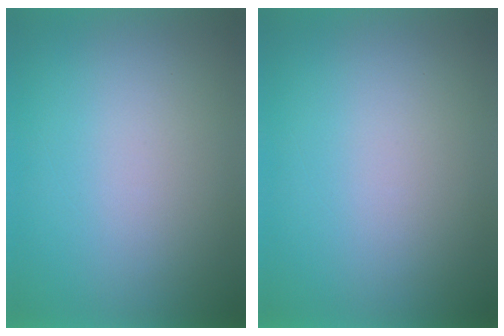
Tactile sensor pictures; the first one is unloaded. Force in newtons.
{"total": 0.0}